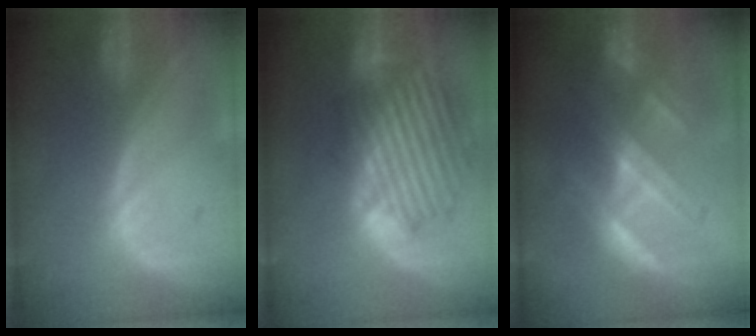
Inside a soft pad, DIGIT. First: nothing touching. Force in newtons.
{"total": 9.3, "press": 9.3, "slide": 0.2}
{"total": 7.1, "press": 6.5, "slide": 3.0}